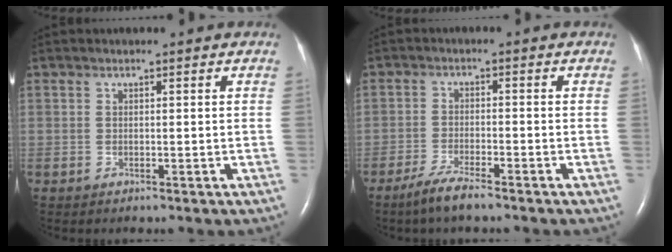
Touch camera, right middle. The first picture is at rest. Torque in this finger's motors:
{"motor_torque": [0.50, -0.38, 0.01, 0.02]}